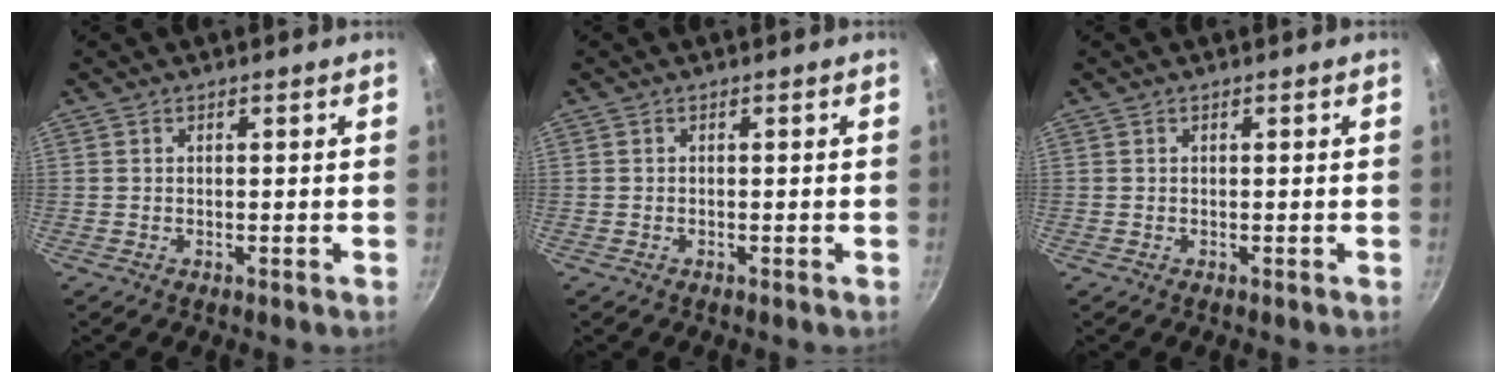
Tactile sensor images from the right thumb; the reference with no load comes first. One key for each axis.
{"total": 0.0}
{"total": 0.0}